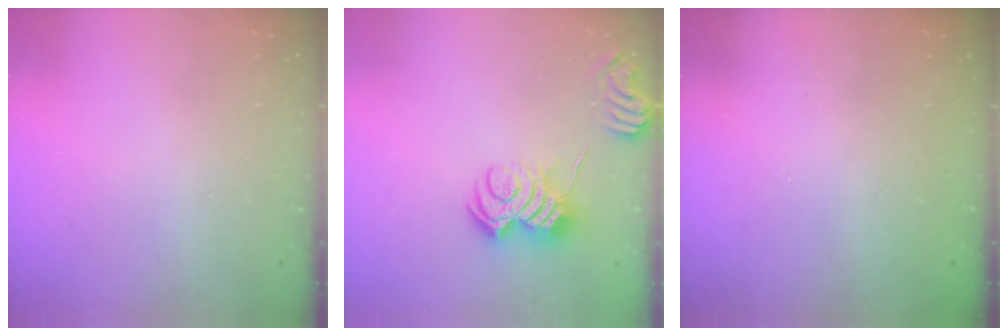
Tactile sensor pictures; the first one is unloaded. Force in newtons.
{"total": 6.6, "press": 6.6, "slide": 0.4}
{"total": 2.4, "press": 2.3, "slide": 0.8}